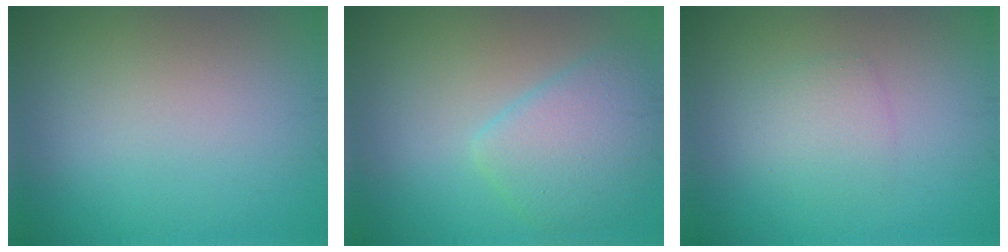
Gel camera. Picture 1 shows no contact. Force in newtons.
{"total": 4.3, "press": 4.3, "slide": 0.2}
{"total": 1.8, "press": 1.8, "slide": 0.2}